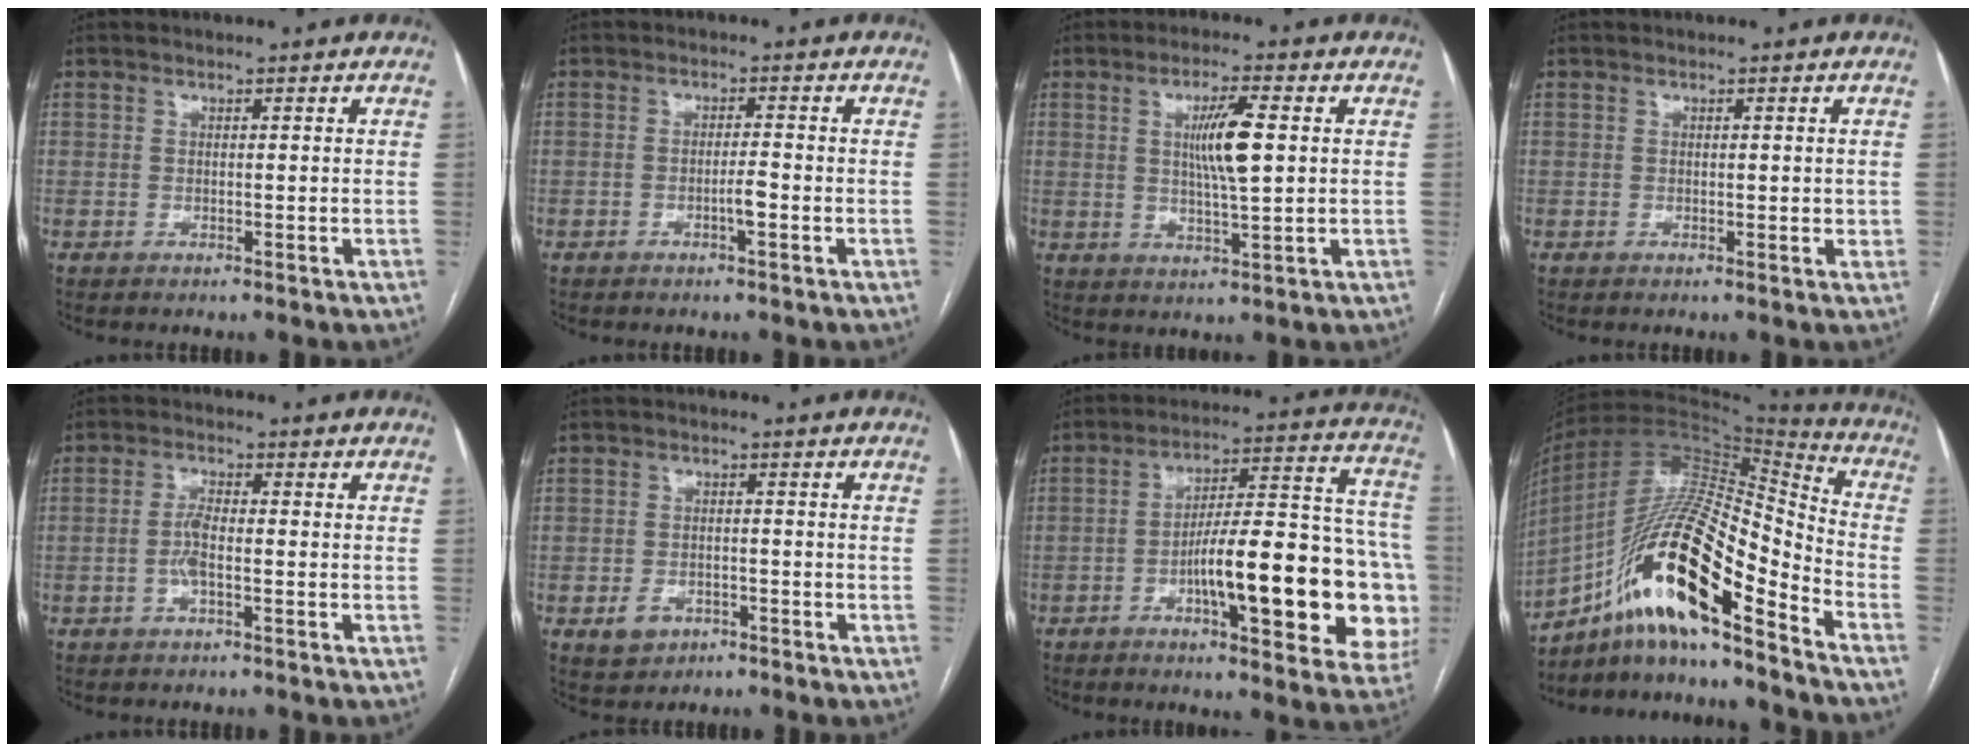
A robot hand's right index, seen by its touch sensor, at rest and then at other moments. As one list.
[{"total": 2.1, "force": [-0.9, 0.1, 1.9], "torque": [-0.032, 0.001, -0.014]}, {"total": 7.2, "force": [1.3, 0.6, 7.1], "torque": [-0.127, -0.001, 0.023]}, {"total": 1.2, "force": [0.1, 0.6, 1.0], "torque": [-0.015, -0.001, 0.001]}, {"total": 3.2, "force": [-0.8, 0.8, 3.0], "torque": [-0.065, 0.004, -0.015]}, {"total": 3.8, "force": [-1.9, 2.9, 1.6], "torque": [-0.027, 0.004, -0.024]}, {"total": 23.9, "force": [-5.9, 5.1, 22.6], "torque": [-0.236, 0.030, -0.069]}, {"total": 24.6, "force": [-12.7, 4.9, 20.5], "torque": [-0.375, 0.002, -0.221]}]